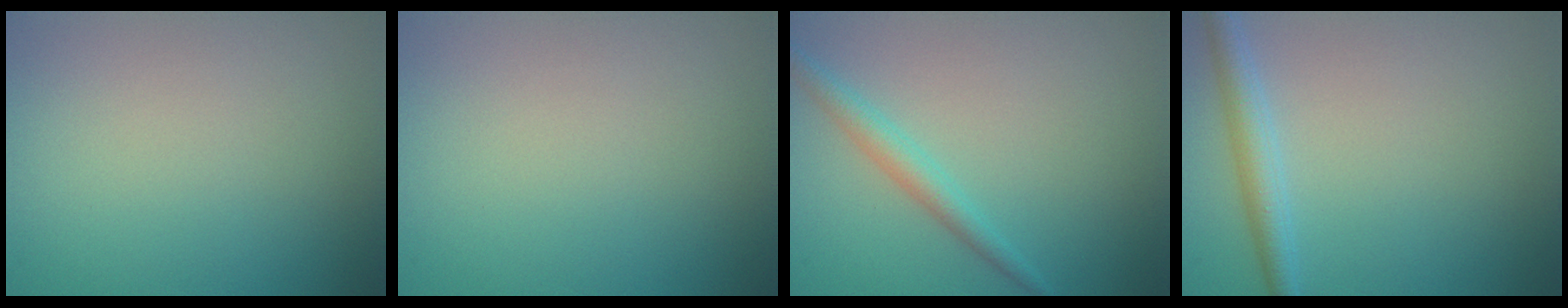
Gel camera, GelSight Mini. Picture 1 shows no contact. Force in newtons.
{"total": 0.0}
{"total": 2.0, "press": 2.0, "slide": 0.1}
{"total": 2.6, "press": 2.6, "slide": 0.0}